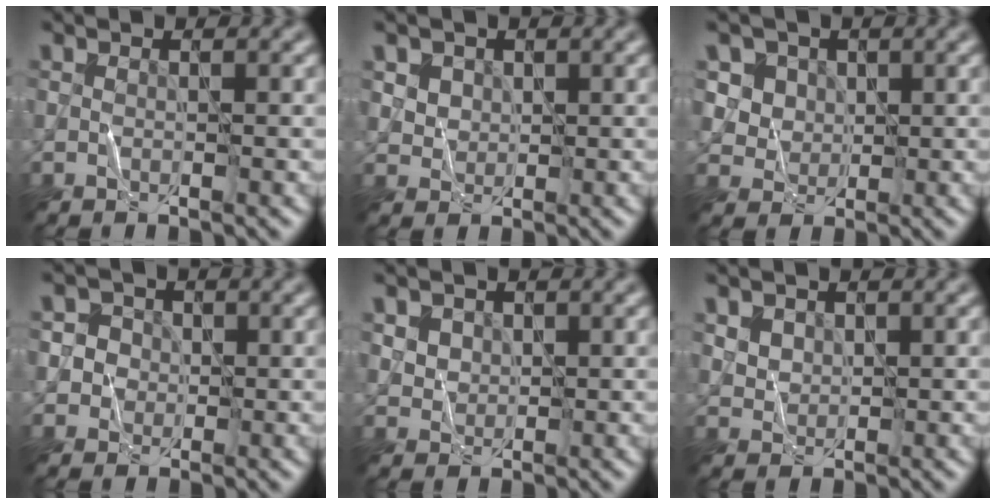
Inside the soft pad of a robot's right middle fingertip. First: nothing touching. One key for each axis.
{"total": 4.0, "fx": 2.0, "fy": 3.0, "fz": 1.7, "tx": -0.048, "ty": 0.004, "tz": 0.043}
{"total": 6.0, "fx": 3.0, "fy": 4.8, "fz": 2.2, "tx": -0.046, "ty": -0.001, "tz": 0.050}
{"total": 3.5, "fx": 0.7, "fy": 3.3, "fz": 1.0, "tx": 0.003, "ty": 0.012, "tz": 0.003}
{"total": 3.6, "fx": 1.9, "fy": 2.6, "fz": 1.5, "tx": -0.048, "ty": 0.001, "tz": 0.042}
{"total": 2.6, "fx": 1.5, "fy": 1.9, "fz": 1.0, "tx": -0.031, "ty": -0.002, "tz": 0.041}